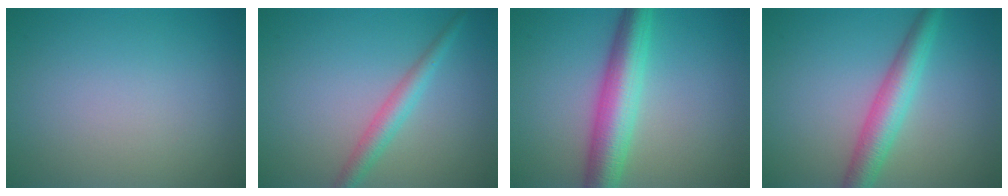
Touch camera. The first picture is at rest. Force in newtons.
{"total": 2.6, "press": 2.5, "slide": 0.1}
{"total": 6.3, "press": 6.3, "slide": 0.0}
{"total": 4.3, "press": 4.3, "slide": 0.0}